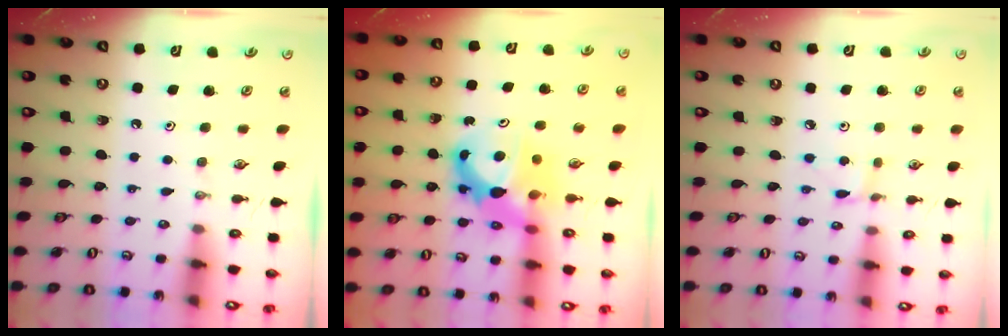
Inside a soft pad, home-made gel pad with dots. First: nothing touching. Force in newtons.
{"total": 8.2, "press": 8.2, "slide": 0.7}
{"total": 2.2, "press": 2.2, "slide": 0.3}